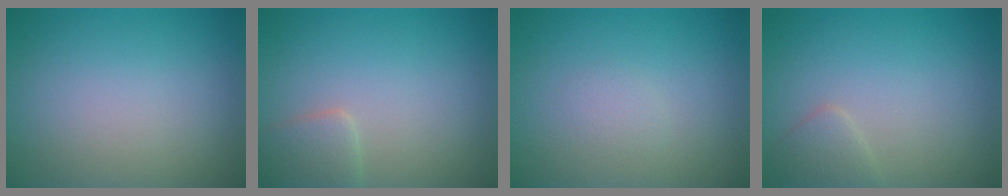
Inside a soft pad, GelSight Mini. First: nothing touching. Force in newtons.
{"total": 2.1, "press": 2.0, "slide": 0.2}
{"total": 0.8, "press": 0.8, "slide": 0.1}
{"total": 1.6, "press": 1.6, "slide": 0.1}